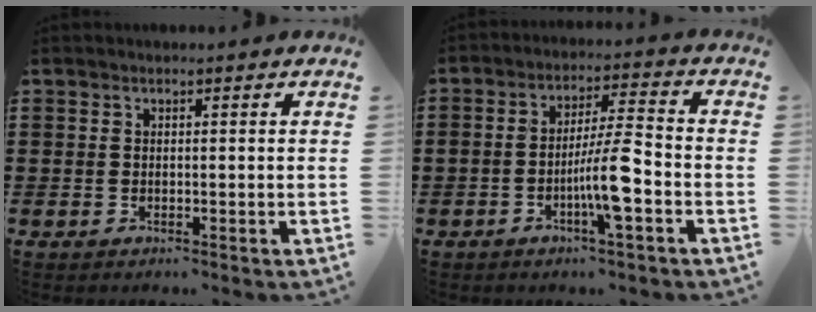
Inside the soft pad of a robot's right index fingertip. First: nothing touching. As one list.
[{"total": 7.8, "force": [-2.9, 0.9, 7.2], "torque": [-0.132, 0.000, -0.057]}]